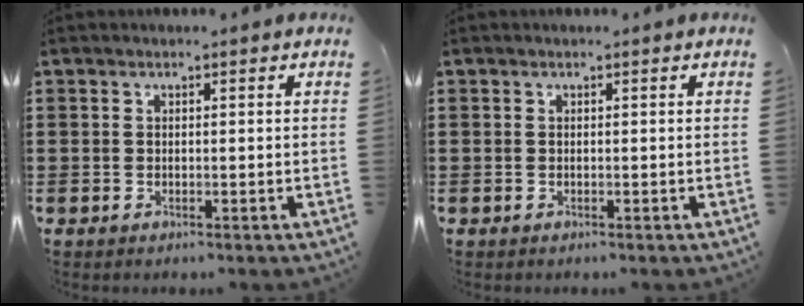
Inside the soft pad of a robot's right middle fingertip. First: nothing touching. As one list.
[{"total": 0.0}]